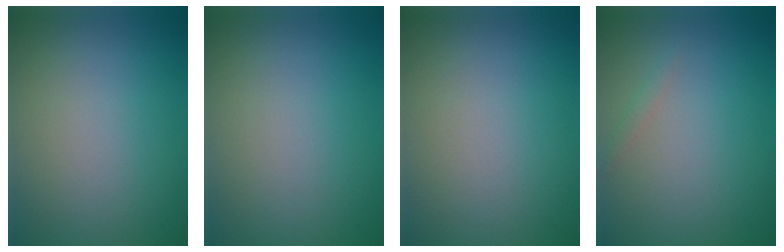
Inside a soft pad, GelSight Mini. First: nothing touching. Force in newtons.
{"total": 0.0}
{"total": 0.0}
{"total": 0.7, "press": 0.7, "slide": 0.0}